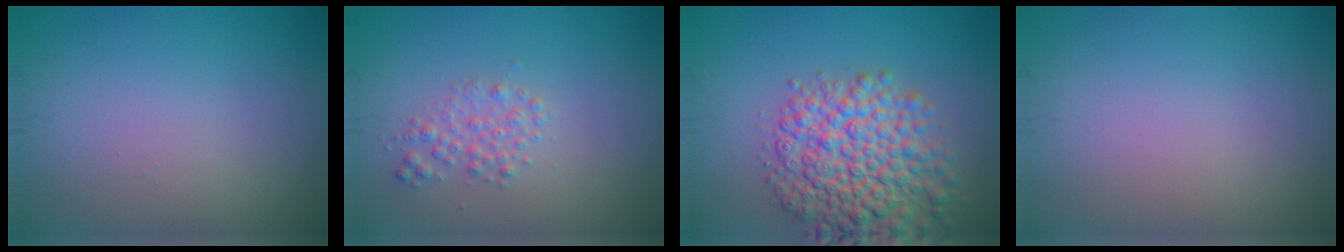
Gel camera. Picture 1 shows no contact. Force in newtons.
{"total": 1.7, "press": 1.7, "slide": 0.0}
{"total": 8.1, "press": 8.1, "slide": 0.3}
{"total": 0.0}